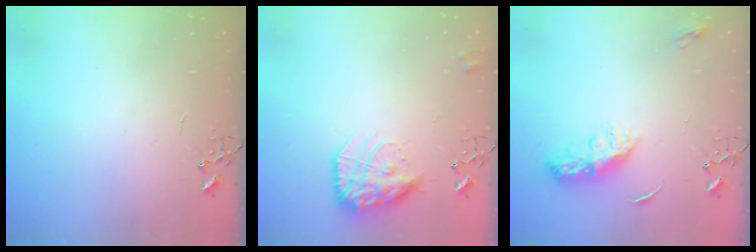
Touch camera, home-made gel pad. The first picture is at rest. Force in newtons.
{"total": 16.5, "press": 16.4, "slide": 1.3}
{"total": 8.3, "press": 8.3, "slide": 0.4}